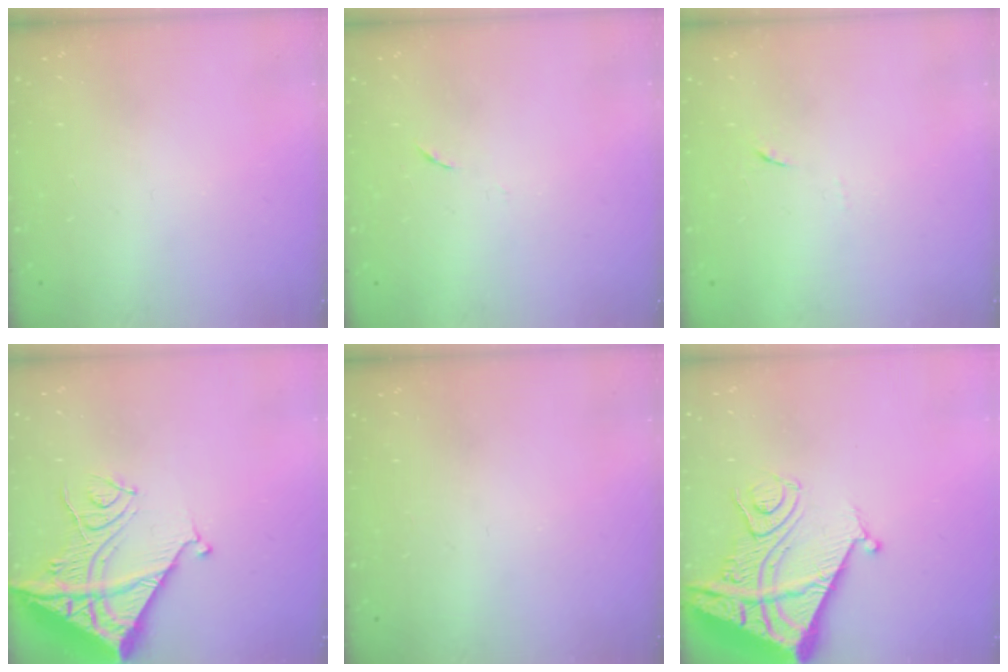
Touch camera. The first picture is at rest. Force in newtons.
{"total": 3.5, "press": 3.4, "slide": 0.9}
{"total": 5.2, "press": 5.1, "slide": 0.7}
{"total": 16.7, "press": 16.6, "slide": 1.8}
{"total": 0.0}
{"total": 14.0, "press": 13.9, "slide": 1.8}